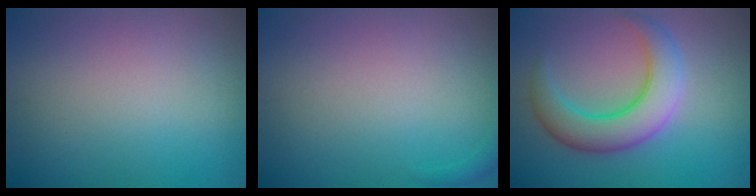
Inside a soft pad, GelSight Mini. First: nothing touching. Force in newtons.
{"total": 0.7, "press": 0.7, "slide": 0.1}
{"total": 5.8, "press": 5.8, "slide": 0.1}